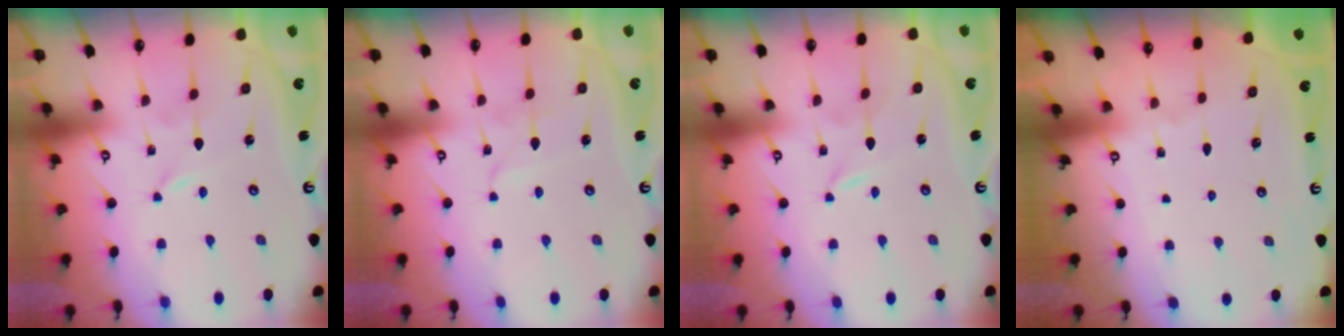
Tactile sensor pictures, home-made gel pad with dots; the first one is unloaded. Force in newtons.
{"total": 2.7, "press": 2.7, "slide": 0.3}
{"total": 0.0}
{"total": 0.0}